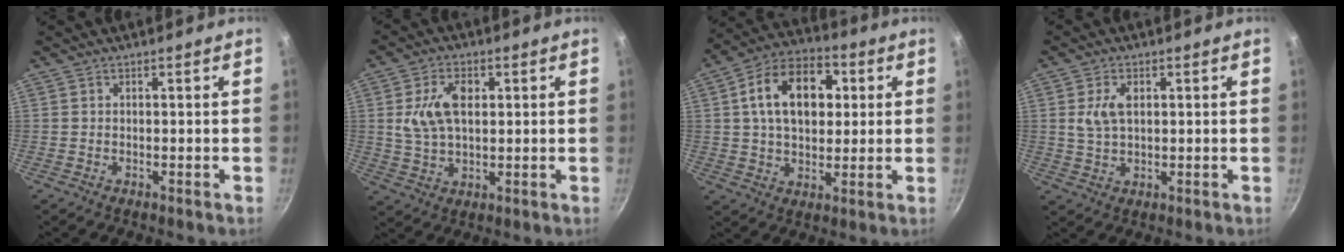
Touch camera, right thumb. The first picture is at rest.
{"total": 9.3, "force": [1.8, 5.8, 7.1], "torque": [-0.117, 0.002, 0.029]}
{"total": 16.0, "force": [3.4, 10.7, 11.4], "torque": [-0.154, 0.018, 0.041]}
{"total": 5.2, "force": [1.0, 3.2, 4.0], "torque": [-0.069, 0.001, 0.019]}